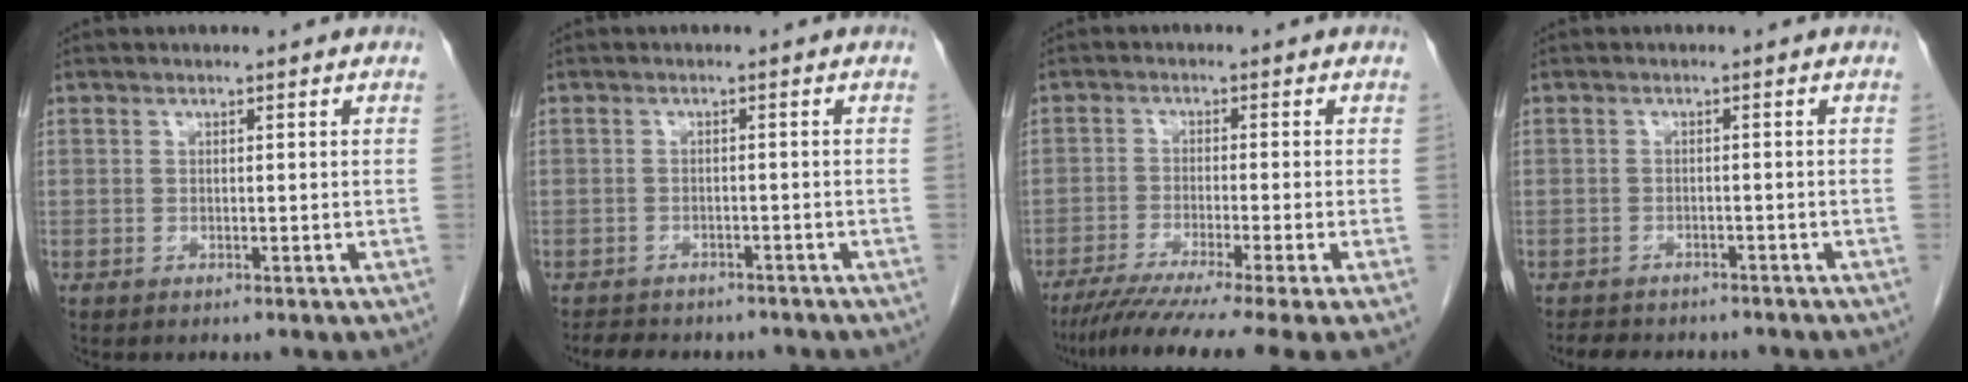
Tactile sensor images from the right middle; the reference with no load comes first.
{"total": 7.8, "force": [-6.7, 3.2, 2.5], "torque": [-0.044, 0.007, -0.082]}
{"total": 13.5, "force": [-10.5, -1.4, 8.4], "torque": [-0.119, -0.042, -0.162]}
{"total": 7.1, "force": [-6.1, 2.7, 2.3], "torque": [-0.038, 0.002, -0.078]}